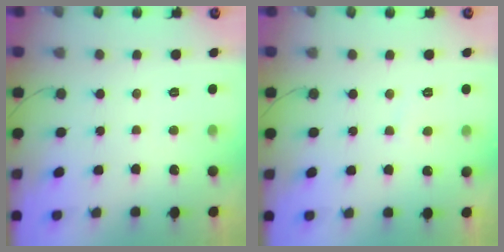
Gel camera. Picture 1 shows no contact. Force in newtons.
{"total": 2.7, "press": 2.7, "slide": 0.3}